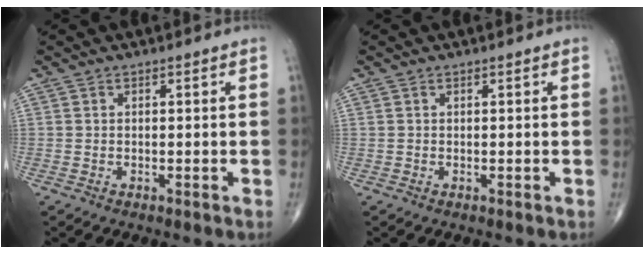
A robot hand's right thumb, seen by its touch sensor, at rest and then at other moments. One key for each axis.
{"total": 0.0}